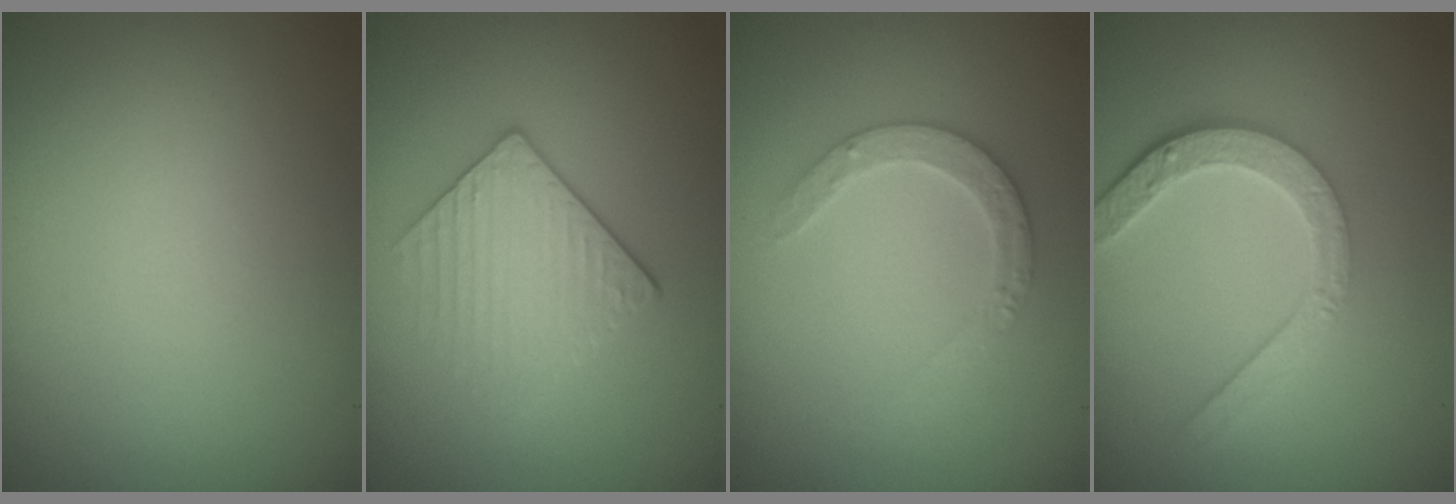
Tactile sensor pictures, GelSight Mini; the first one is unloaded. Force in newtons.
{"total": 3.1, "press": 2.8, "slide": 1.3}
{"total": 2.7, "press": 2.6, "slide": 0.5}
{"total": 4.6, "press": 3.5, "slide": 3.0}